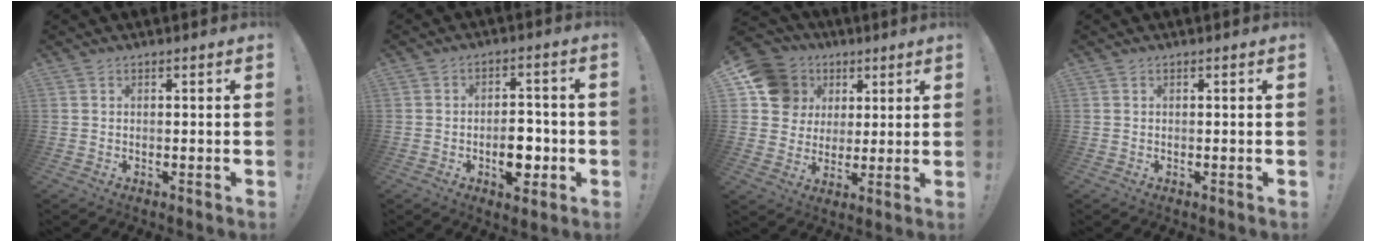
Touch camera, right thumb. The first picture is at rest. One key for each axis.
{"total": 9.1, "fx": -2.6, "fy": 5.6, "fz": 6.8, "tx": -0.087, "ty": 0.016, "tz": -0.040}
{"total": 13.6, "fx": 5.2, "fy": 11.7, "fz": 4.7, "tx": -0.065, "ty": -0.017, "tz": 0.114}
{"total": 0.0}